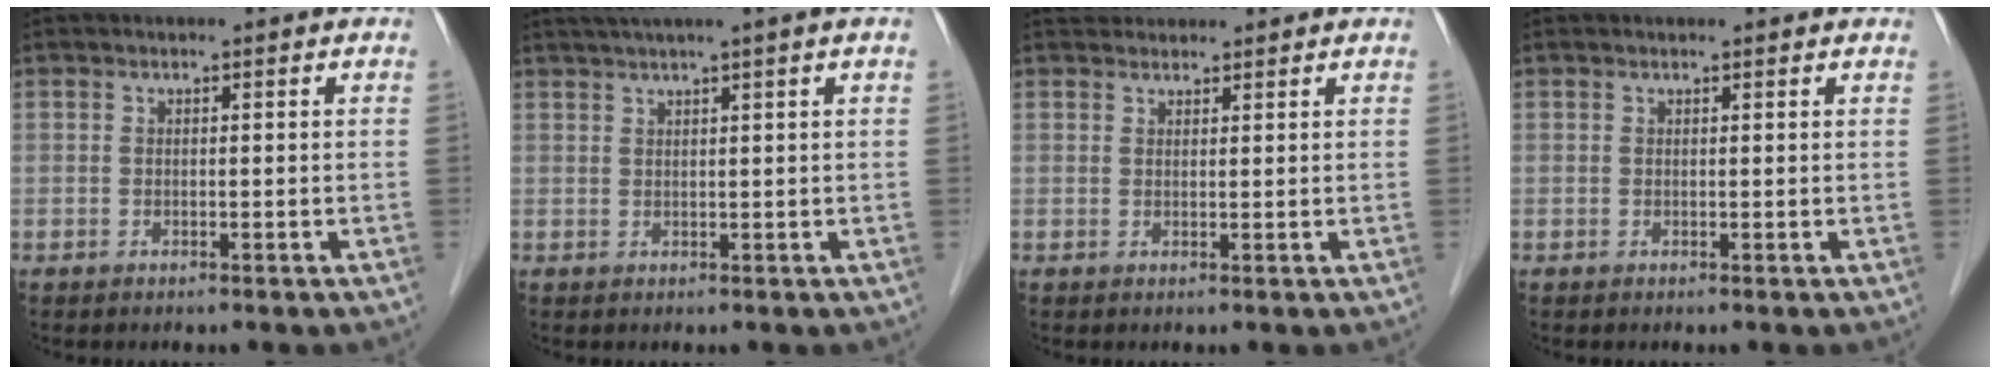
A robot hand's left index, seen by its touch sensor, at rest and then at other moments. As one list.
[{"total": 5.4, "force": [4.0, -1.3, 3.4], "torque": [-0.050, 0.025, 0.068]}, {"total": 3.4, "force": [3.2, 1.0, 0.3], "torque": [-0.004, 0.031, 0.052]}, {"total": 2.3, "force": [2.1, 0.5, 0.5], "torque": [-0.015, 0.018, 0.021]}]